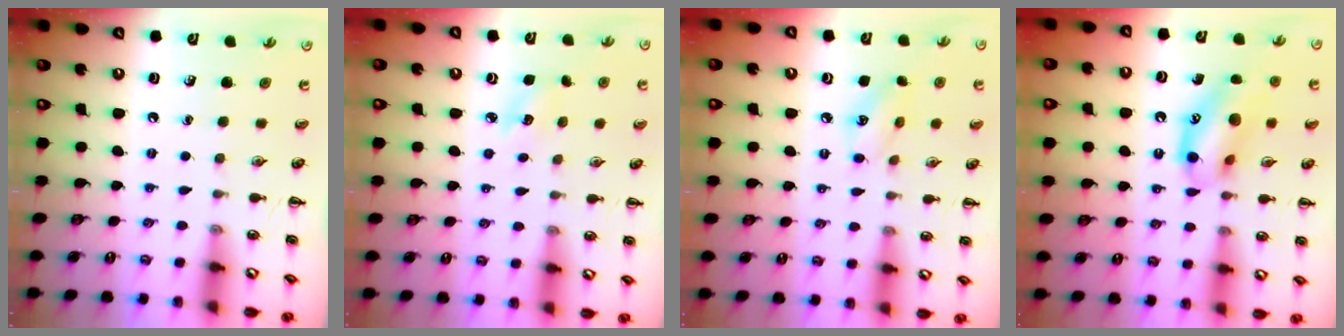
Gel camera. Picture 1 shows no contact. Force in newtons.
{"total": 3.9, "press": 3.8, "slide": 1.1}
{"total": 5.8, "press": 5.7, "slide": 1.2}
{"total": 14.5, "press": 14.3, "slide": 2.6}